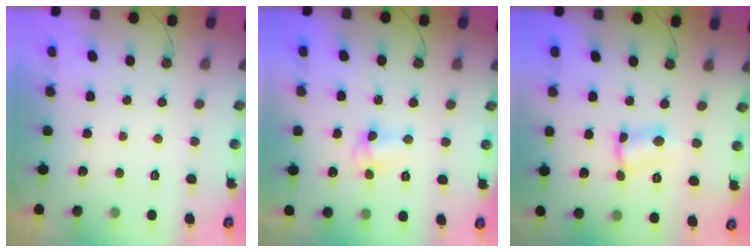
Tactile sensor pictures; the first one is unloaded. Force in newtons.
{"total": 3.5, "press": 3.3, "slide": 0.9}
{"total": 3.1, "press": 3.1, "slide": 0.1}